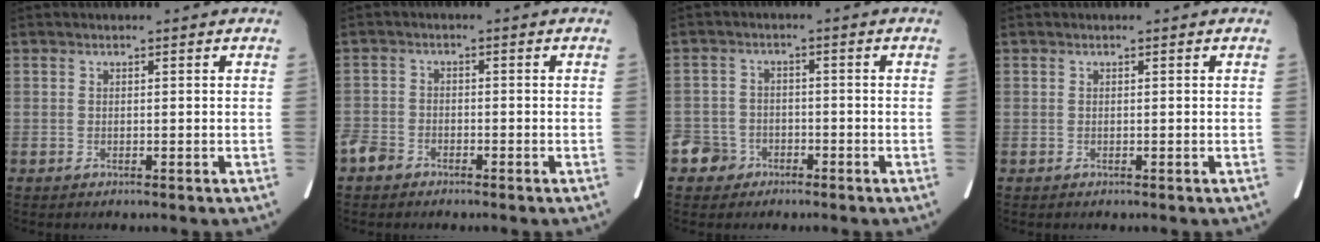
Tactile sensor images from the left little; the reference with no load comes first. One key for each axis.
{"total": 3.1, "fx": -2.4, "fy": 1.8, "fz": 0.8, "tx": -0.020, "ty": 0.005, "tz": -0.046}
{"total": 4.4, "fx": -2.6, "fy": 3.5, "fz": 0.2, "tx": -0.003, "ty": 0.012, "tz": -0.046}
{"total": 0.0}